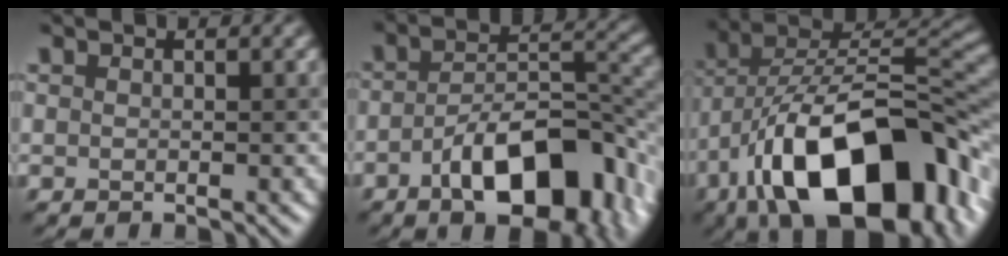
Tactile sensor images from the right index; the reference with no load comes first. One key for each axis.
{"total": 10.1, "fx": -4.7, "fy": 4.0, "fz": 8.0, "tx": -0.123, "ty": 0.013, "tz": -0.080}
{"total": 16.3, "fx": -8.0, "fy": 7.4, "fz": 12.2, "tx": -0.182, "ty": 0.018, "tz": -0.138}